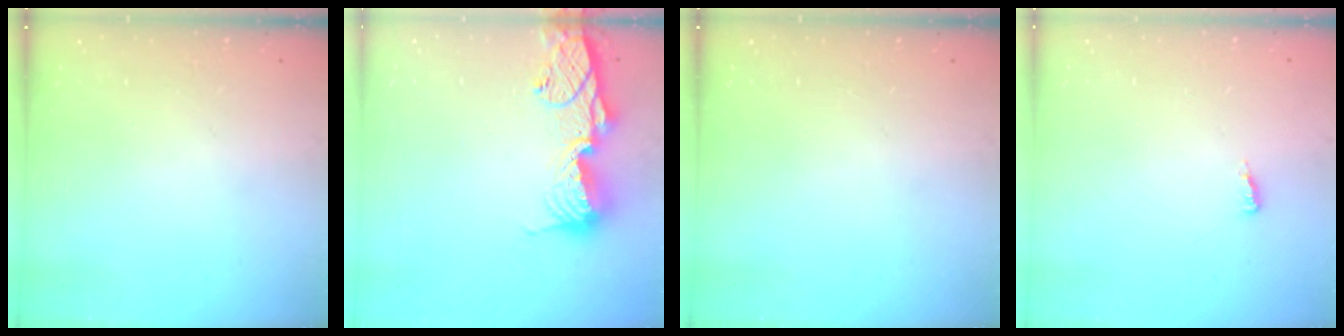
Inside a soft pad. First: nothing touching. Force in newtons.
{"total": 12.9, "press": 12.9, "slide": 1.2}
{"total": 0.0}
{"total": 3.7, "press": 3.7, "slide": 0.5}